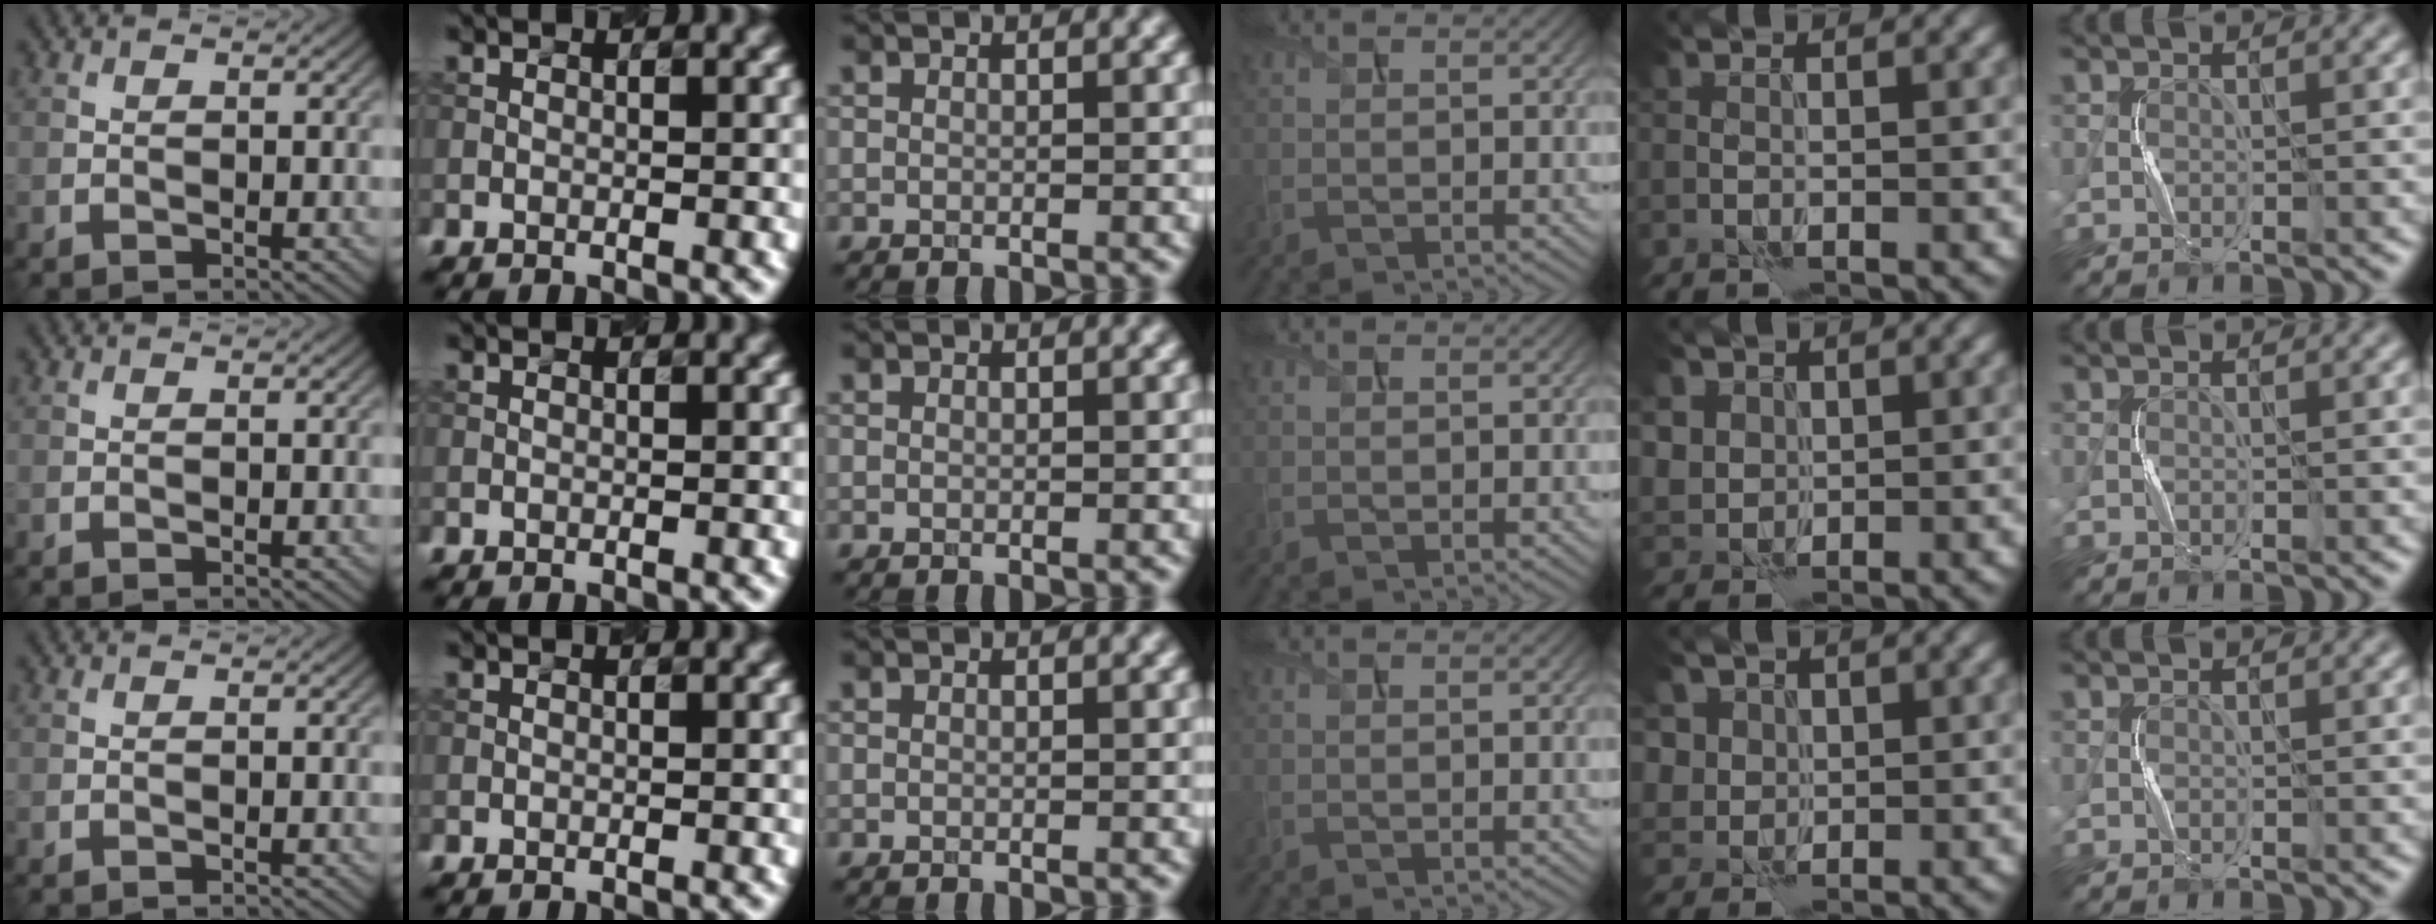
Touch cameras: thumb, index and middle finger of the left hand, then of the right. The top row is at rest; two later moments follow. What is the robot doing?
{"motion": "press", "object": "toy piano key"}